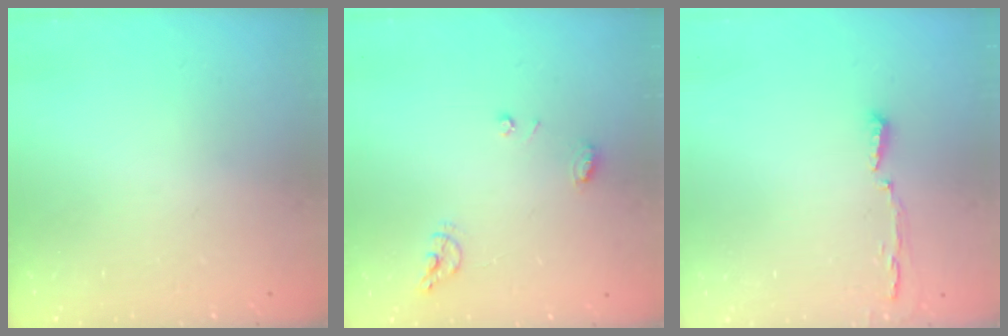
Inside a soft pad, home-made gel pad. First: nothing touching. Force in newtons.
{"total": 7.5, "press": 7.4, "slide": 0.9}
{"total": 4.1, "press": 4.0, "slide": 1.1}